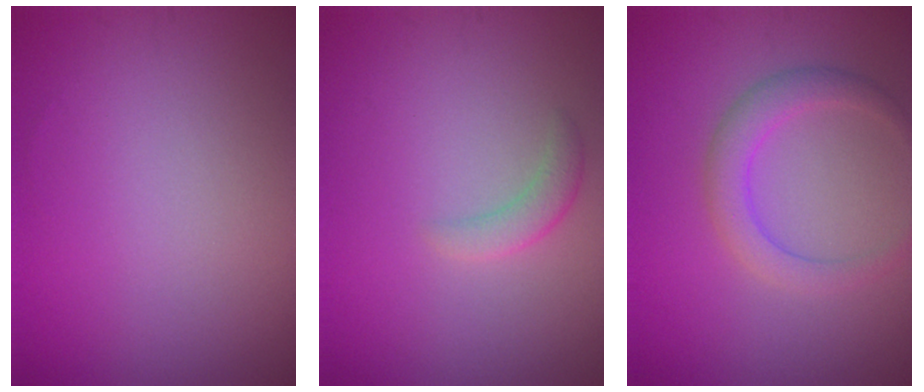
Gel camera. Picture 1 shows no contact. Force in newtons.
{"total": 1.5, "press": 1.5, "slide": 0.1}
{"total": 2.8, "press": 2.8, "slide": 0.0}